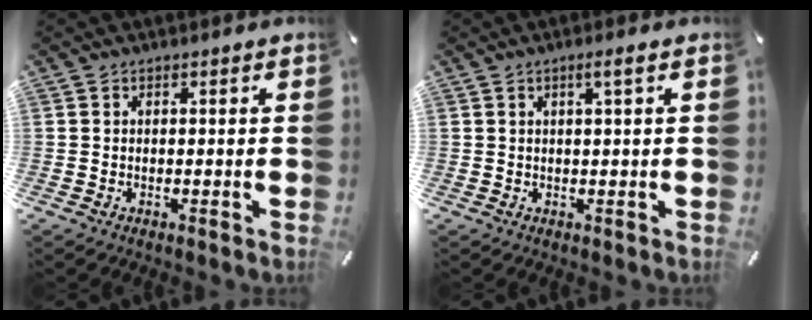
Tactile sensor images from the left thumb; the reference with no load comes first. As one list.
[{"total": 2.7, "force": [1.1, 0.1, 2.5], "torque": [-0.049, 0.000, 0.017]}]